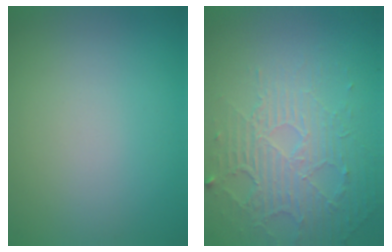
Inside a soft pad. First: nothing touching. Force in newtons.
{"total": 5.7, "press": 3.4, "slide": 4.6}